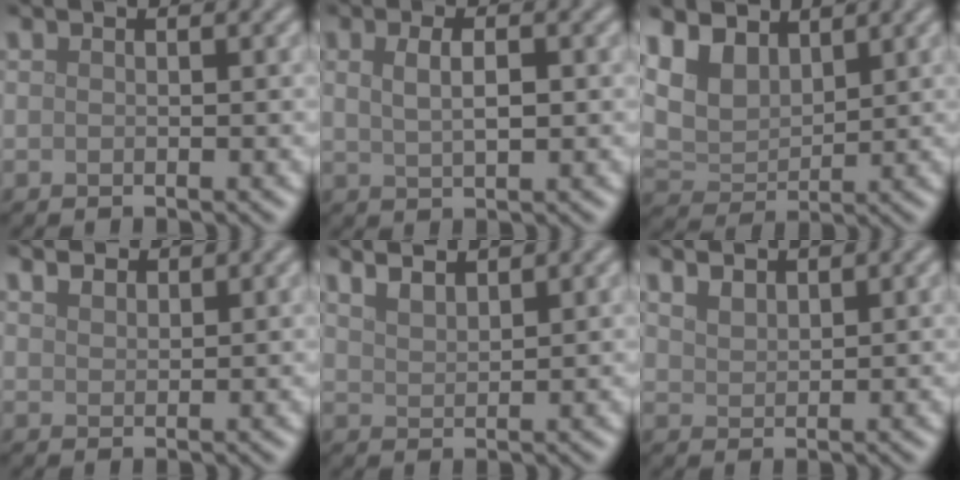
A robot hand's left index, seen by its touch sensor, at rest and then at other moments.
{"total": 2.6, "force": [0.7, 0.9, 2.3], "torque": [-0.045, 0.002, 0.015]}
{"total": 5.2, "force": [3.1, 3.2, 2.6], "torque": [-0.066, 0.000, 0.053]}
{"total": 1.6, "force": [1.4, 0.7, 0.4], "torque": [-0.010, 0.001, 0.028]}
{"total": 3.5, "force": [2.9, 1.0, 1.5], "torque": [-0.016, 0.018, 0.031]}
{"total": 1.9, "force": [1.6, 0.8, 0.6], "torque": [-0.016, 0.003, 0.033]}